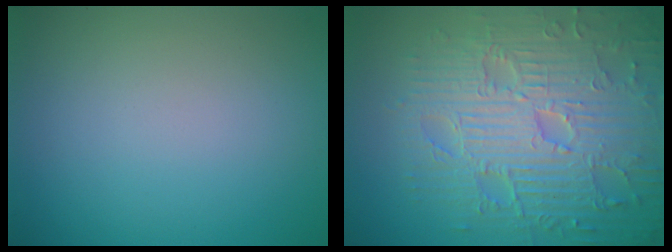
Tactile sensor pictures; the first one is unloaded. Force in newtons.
{"total": 10.0, "press": 6.9, "slide": 7.2}